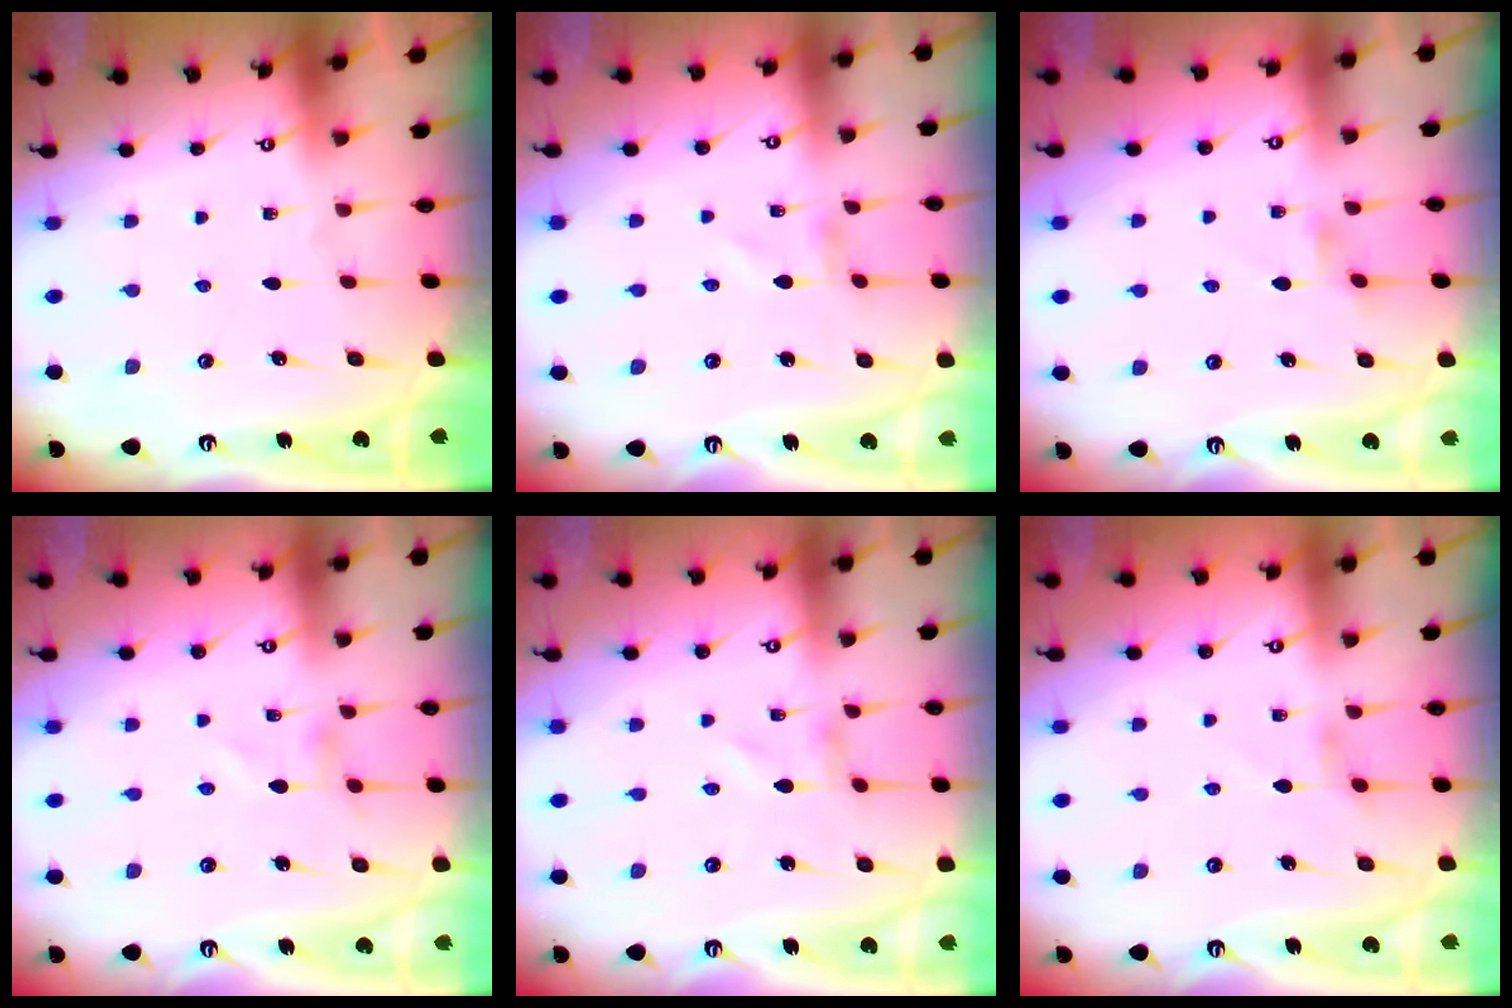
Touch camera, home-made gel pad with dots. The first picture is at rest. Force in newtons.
{"total": 1.0, "press": 1.0, "slide": 0.1}
{"total": 2.0, "press": 2.0, "slide": 0.4}
{"total": 0.8, "press": 0.7, "slide": 0.2}
{"total": 1.0, "press": 1.0, "slide": 0.0}
{"total": 1.8, "press": 1.8, "slide": 0.4}